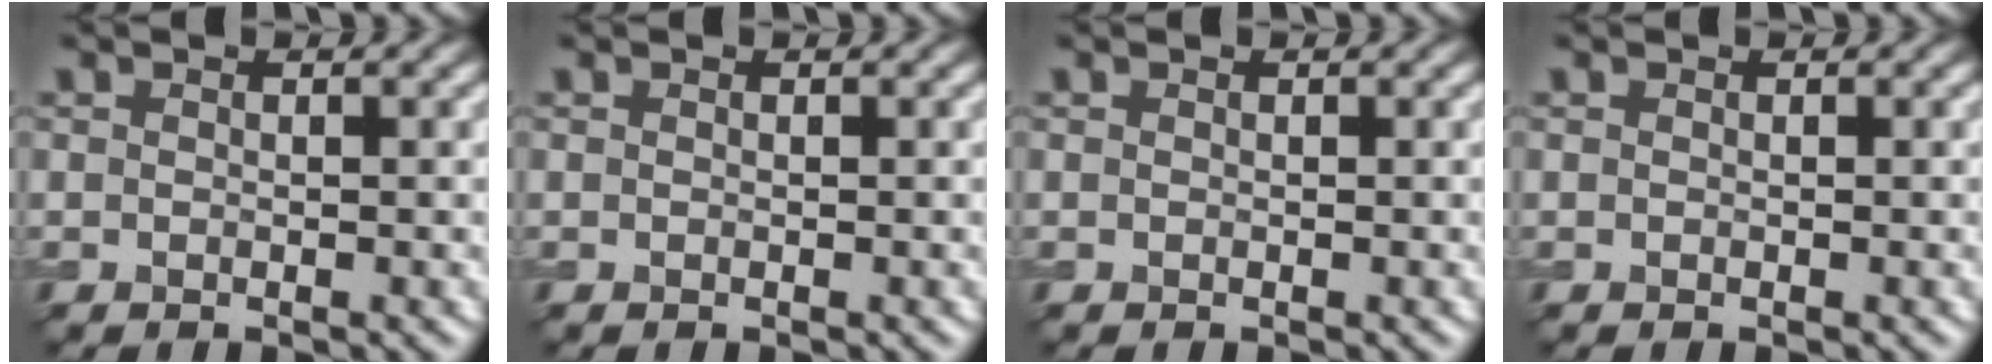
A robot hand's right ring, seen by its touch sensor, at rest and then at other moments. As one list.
[{"total": 0.0}, {"total": 0.0}, {"total": 0.0}]